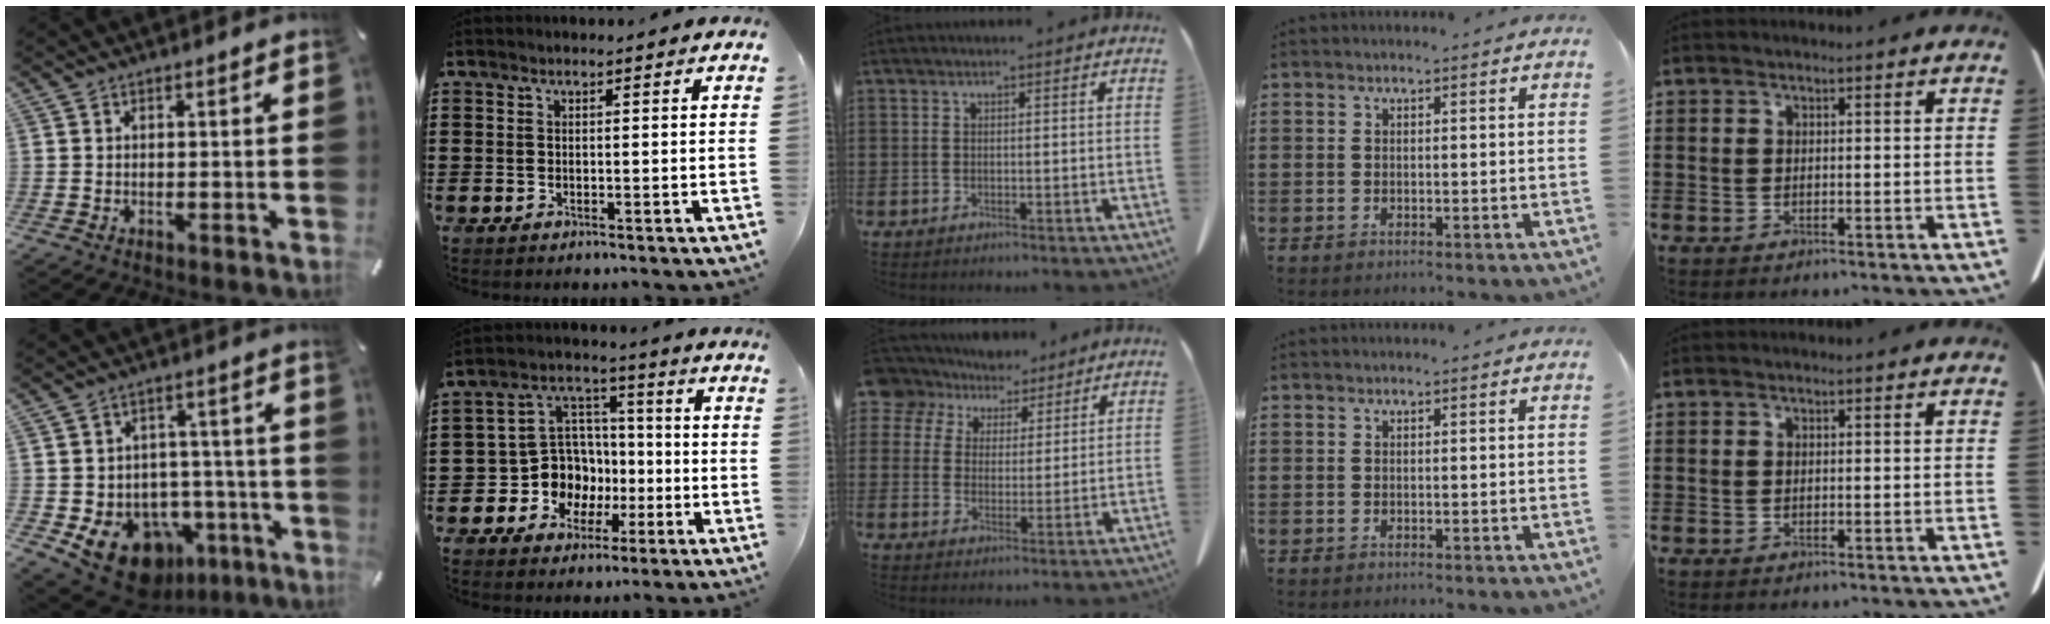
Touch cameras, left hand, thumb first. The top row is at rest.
{"thumb": {"total": 14.5, "force": [-7.5, 10.3, 6.9], "torque": [-0.089, 0.040, -0.118]}, "index": {"total": 10.0, "force": [-2.6, 9.2, 3.0], "torque": [-0.103, 0.010, -0.041]}, "middle": {"total": 6.3, "force": [5.0, 3.8, 1.0], "torque": [-0.046, -0.012, 0.093]}}